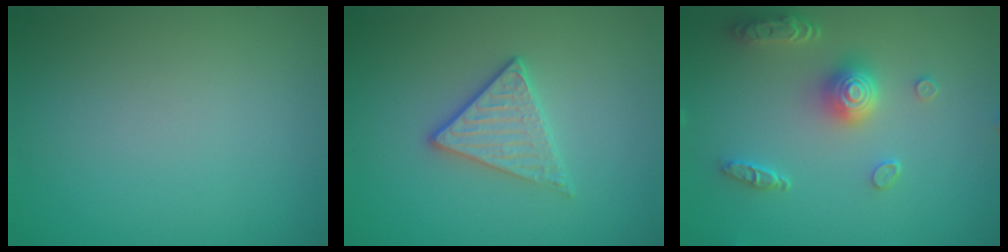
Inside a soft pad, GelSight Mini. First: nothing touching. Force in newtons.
{"total": 2.3, "press": 2.0, "slide": 1.0}
{"total": 4.5, "press": 3.8, "slide": 2.5}